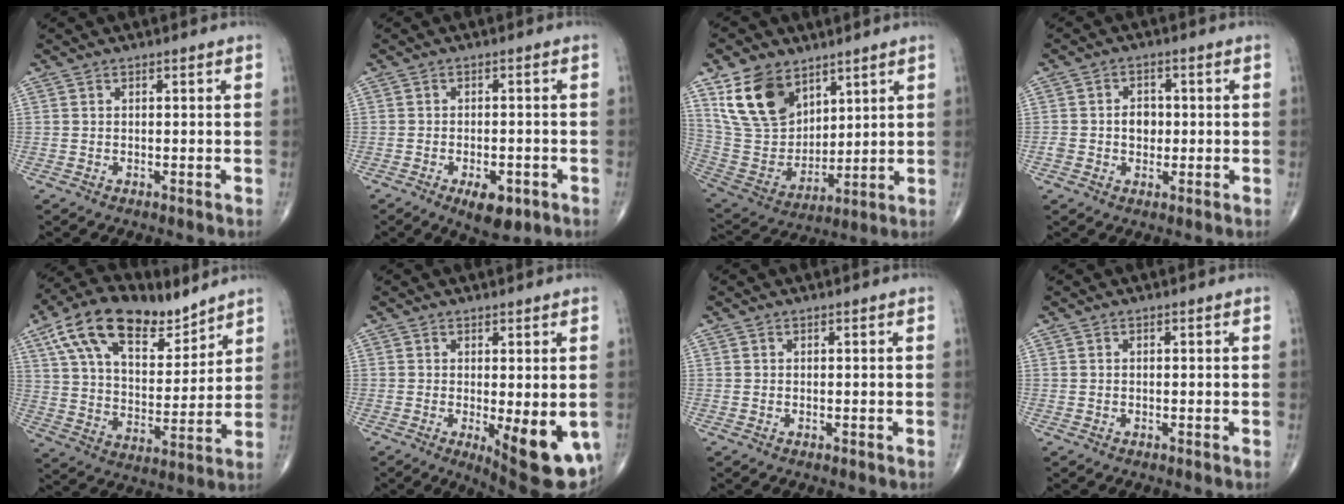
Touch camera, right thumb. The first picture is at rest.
{"total": 6.3, "force": [-3.0, 2.9, 4.7], "torque": [-0.062, 0.005, -0.036]}
{"total": 15.9, "force": [8.8, 10.3, 8.3], "torque": [-0.127, -0.042, 0.188]}
{"total": 4.5, "force": [-0.1, 3.5, 2.8], "torque": [-0.028, 0.008, -0.003]}
{"total": 18.7, "force": [11.6, 9.4, 11.2], "torque": [-0.171, -0.035, 0.210]}
{"total": 12.0, "force": [-2.9, 4.0, 10.9], "torque": [-0.131, -0.024, -0.027]}
{"total": 0.0}
{"total": 0.0}